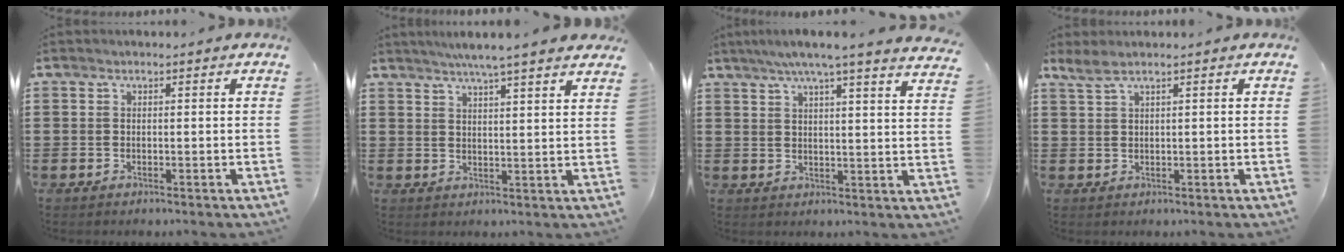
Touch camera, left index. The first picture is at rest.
{"total": 4.6, "force": [4.1, -0.6, 2.1], "torque": [-0.053, -0.009, 0.071]}
{"total": 5.8, "force": [4.9, -0.7, 3.1], "torque": [-0.075, -0.022, 0.082]}
{"total": 1.8, "force": [1.2, 0.2, 1.4], "torque": [-0.030, 0.000, 0.022]}